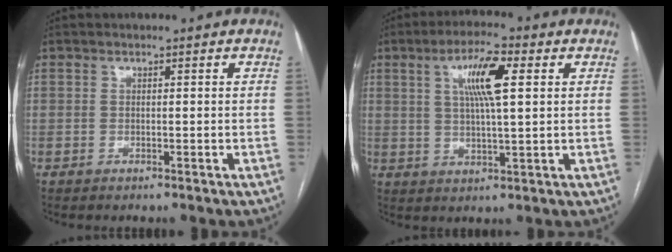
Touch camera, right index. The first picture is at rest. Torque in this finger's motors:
{"motor_torque": [0.60, 0.37, 0.40, 0.13]}